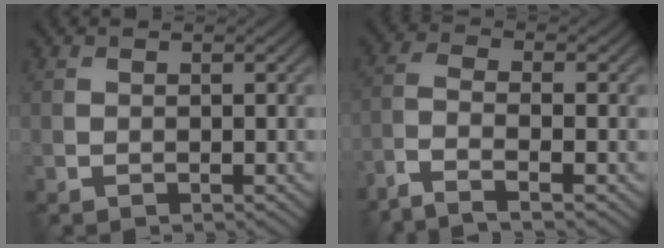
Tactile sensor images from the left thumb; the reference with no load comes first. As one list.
[{"total": 4.7, "force": [-3.2, 0.8, 3.3], "torque": [-0.063, -0.003, -0.079]}]